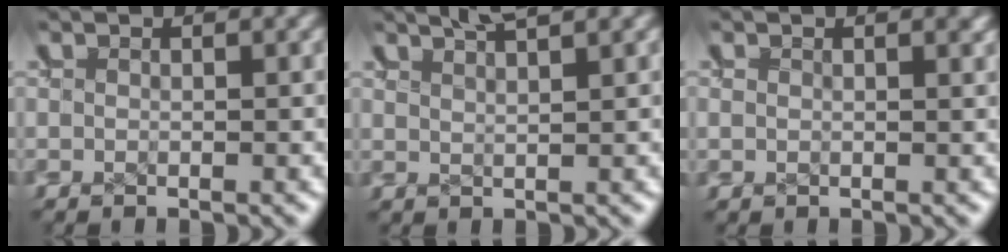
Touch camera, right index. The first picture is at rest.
{"total": 2.8, "force": [2.5, -1.1, 0.5], "torque": [0.003, 0.007, 0.046]}
{"total": 0.6, "force": [0.5, 0.2, 0.3], "torque": [-0.001, 0.005, 0.004]}